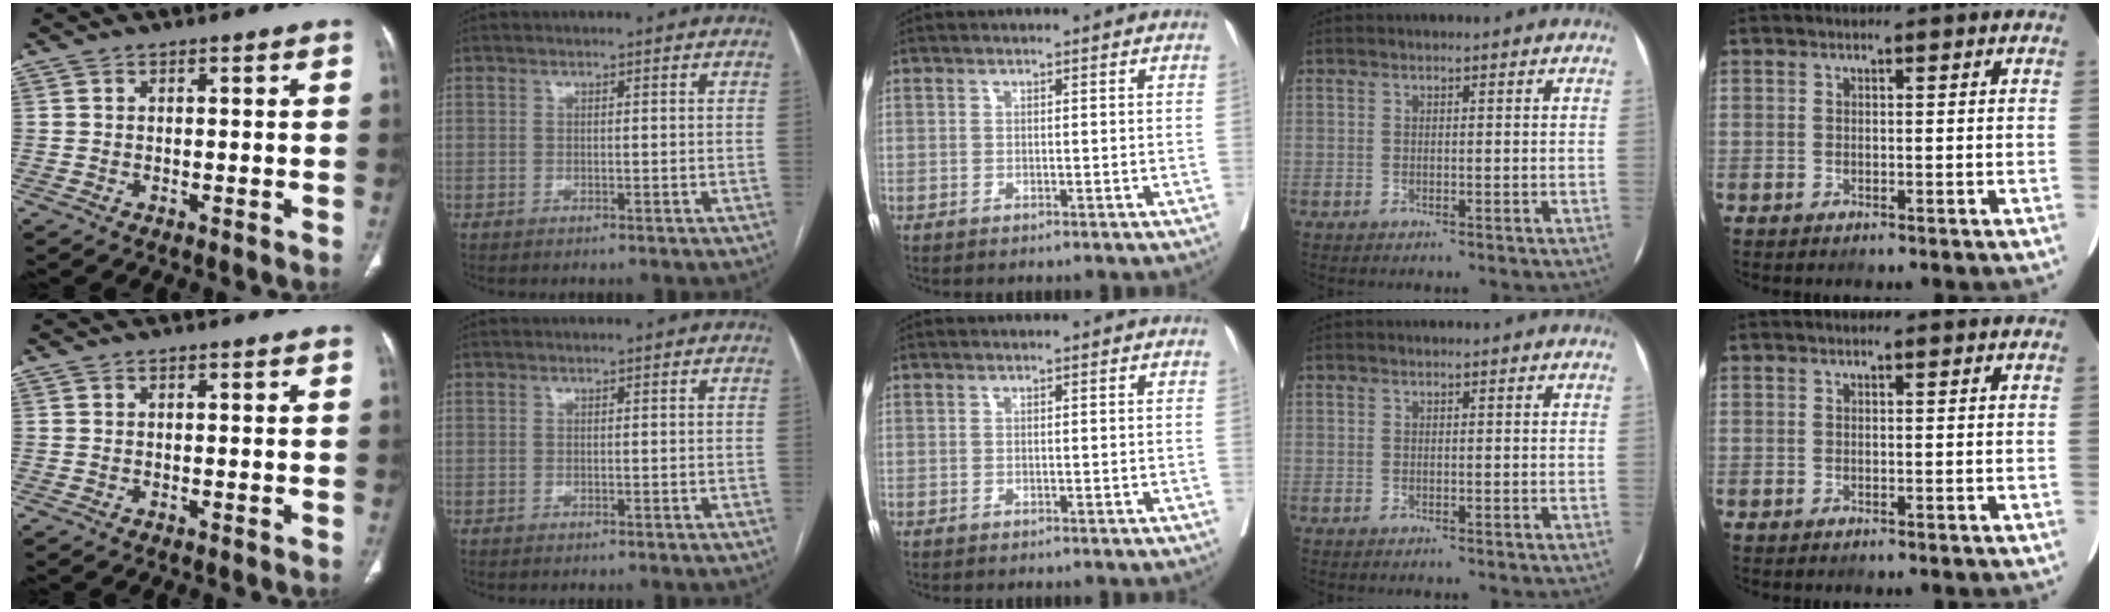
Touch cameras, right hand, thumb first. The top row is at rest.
{}